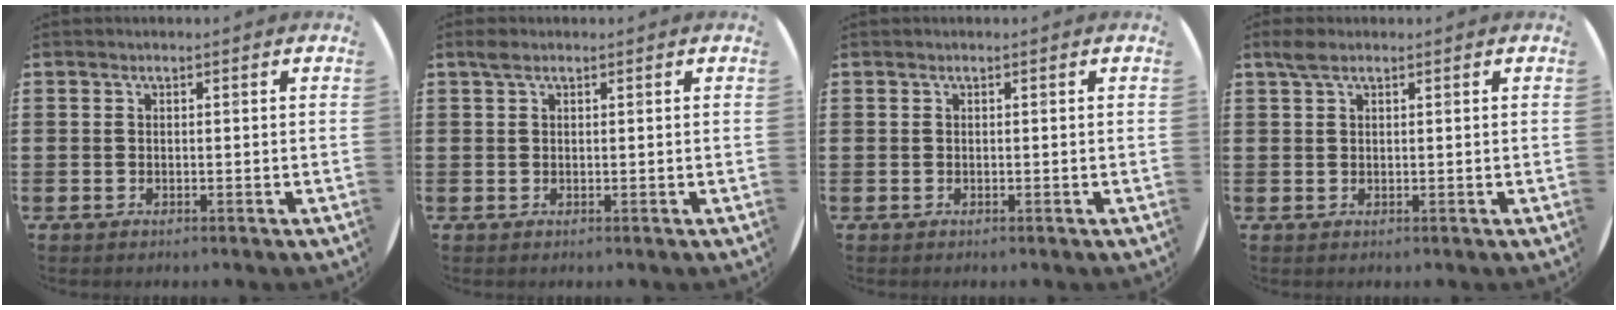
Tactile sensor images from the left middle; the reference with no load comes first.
{"total": 0.9, "force": [0.6, 0.4, 0.6], "torque": [-0.012, 0.005, 0.010]}
{"total": 0.0}
{"total": 1.8, "force": [1.3, 0.6, 1.0], "torque": [-0.023, 0.005, 0.022]}